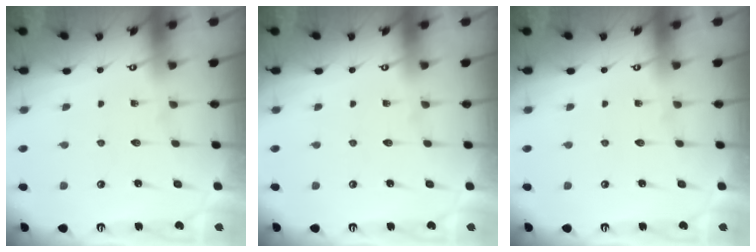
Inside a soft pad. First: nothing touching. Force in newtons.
{"total": 0.0}
{"total": 0.0}